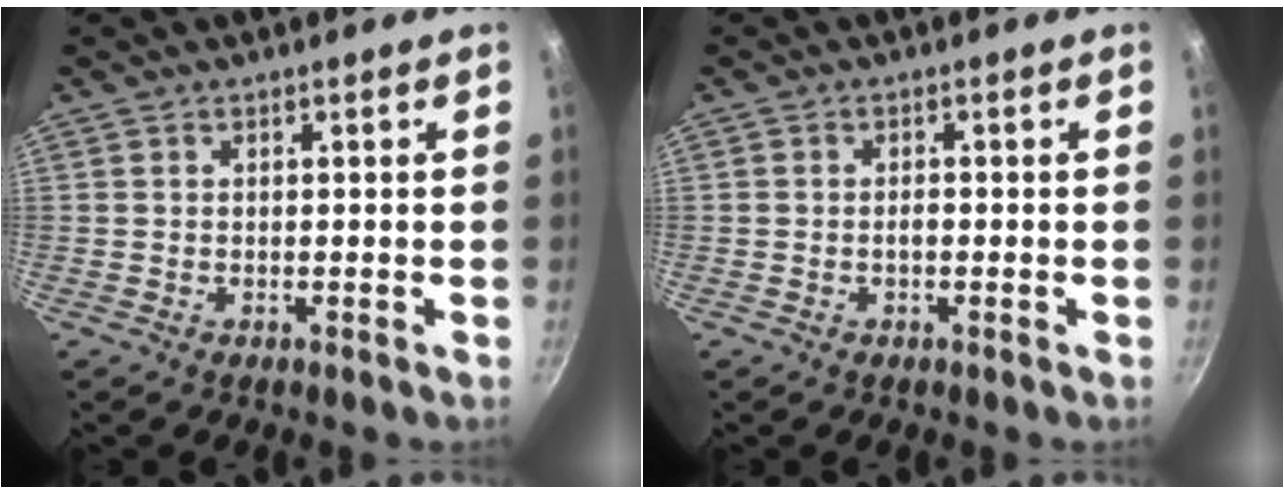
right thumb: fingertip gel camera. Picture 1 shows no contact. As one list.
[{"total": 1.2, "force": [-0.4, 0.6, 0.9], "torque": [-0.012, 0.008, -0.007]}]